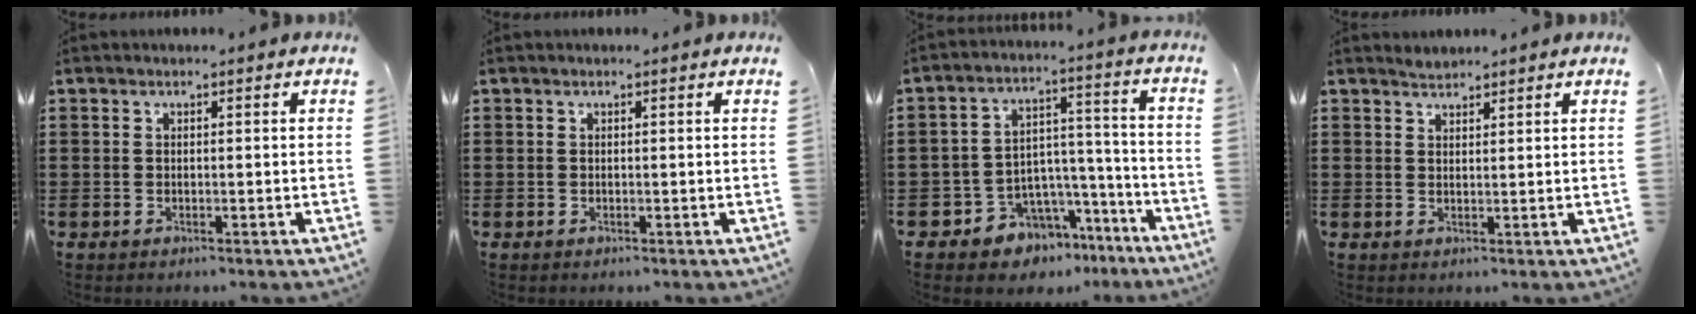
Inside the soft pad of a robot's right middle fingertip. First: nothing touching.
{"total": 0.0}
{"total": 7.0, "force": [-5.4, 4.5, 0.4], "torque": [-0.013, 0.025, -0.099]}
{"total": 1.4, "force": [1.3, 0.2, -0.2], "torque": [0.000, -0.001, 0.027]}